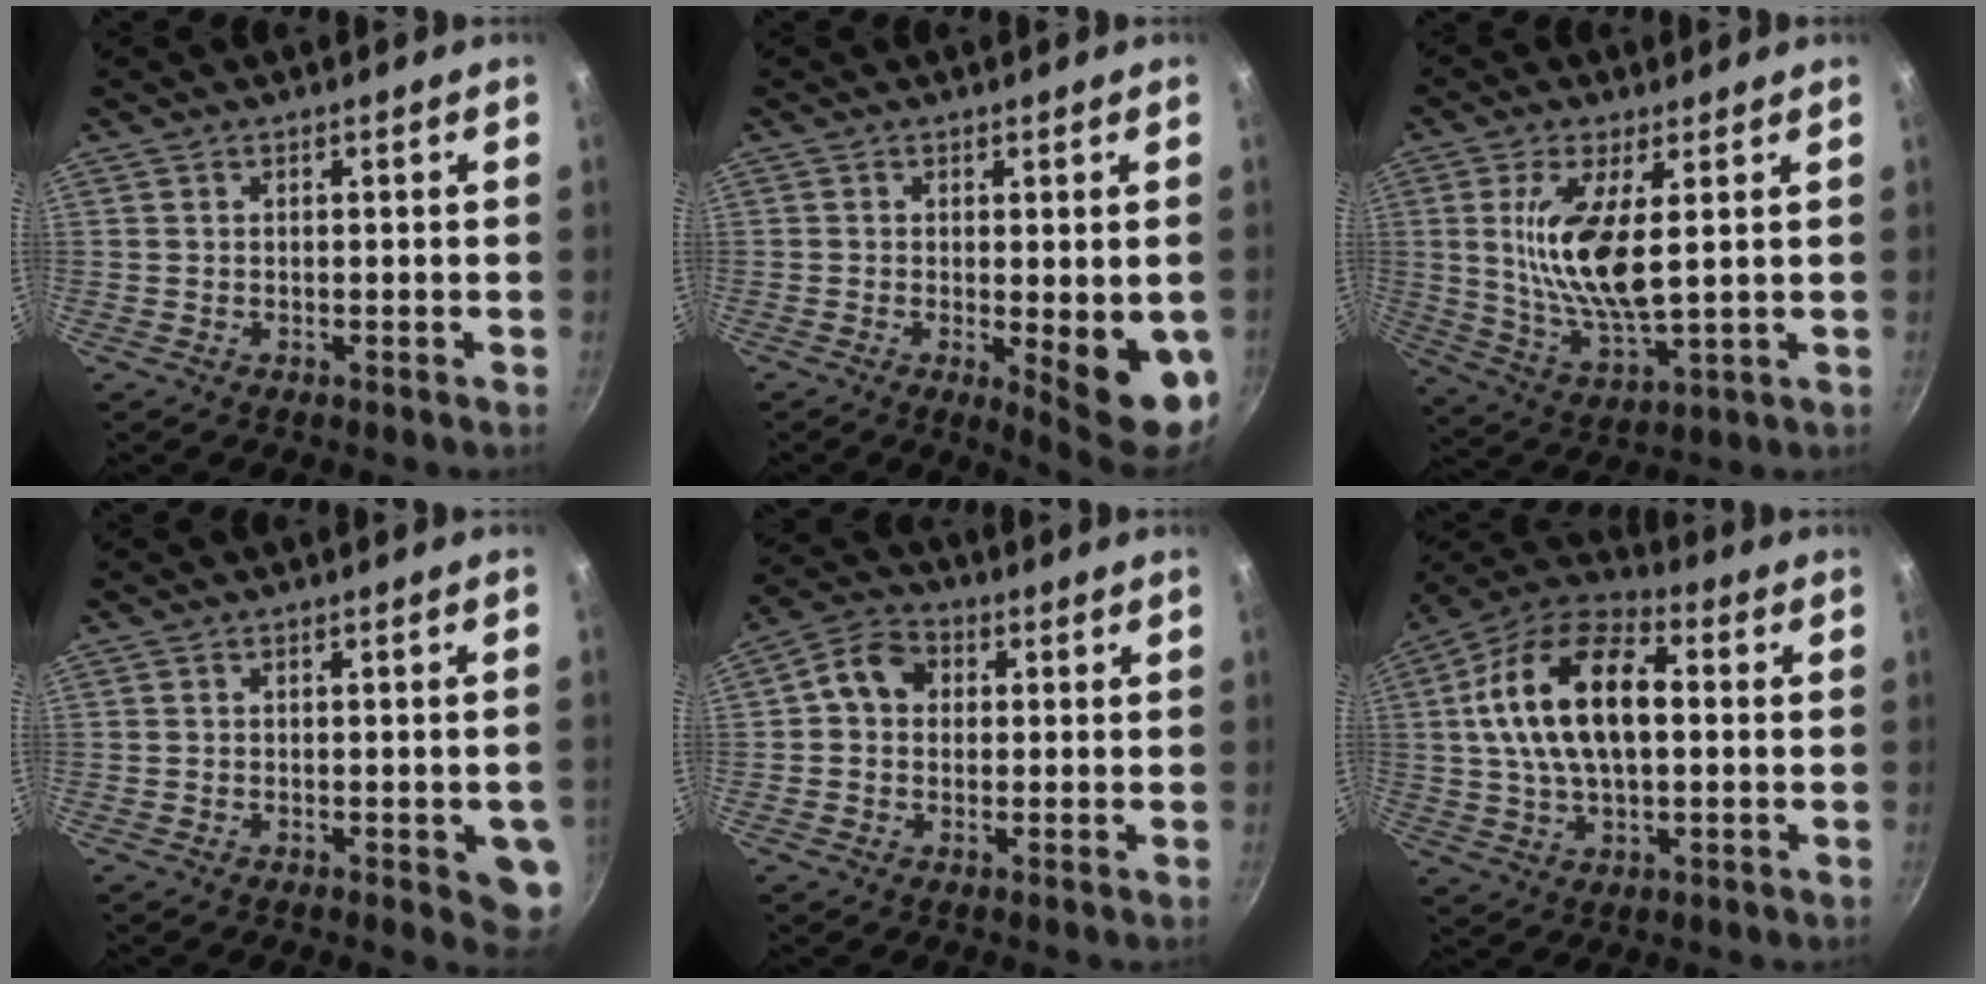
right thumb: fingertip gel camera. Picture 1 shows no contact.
{"total": 10.8, "force": [-1.9, 3.1, 10.2], "torque": [-0.113, -0.012, -0.015]}
{"total": 12.7, "force": [2.7, 4.3, 11.7], "torque": [-0.232, -0.021, 0.058]}
{"total": 6.4, "force": [-1.8, 2.4, 5.6], "torque": [-0.040, 0.004, -0.021]}
{"total": 7.0, "force": [0.8, 5.8, 3.8], "torque": [-0.043, 0.017, -0.004]}
{"total": 18.3, "force": [2.2, 10.2, 15.1], "torque": [-0.261, 0.031, 0.023]}